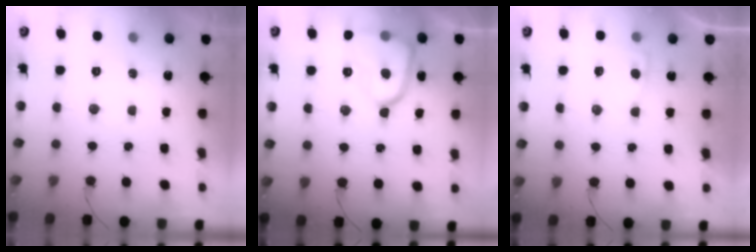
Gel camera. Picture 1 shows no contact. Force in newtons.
{"total": 14.2, "press": 14.1, "slide": 1.6}
{"total": 2.3, "press": 2.3, "slide": 0.2}